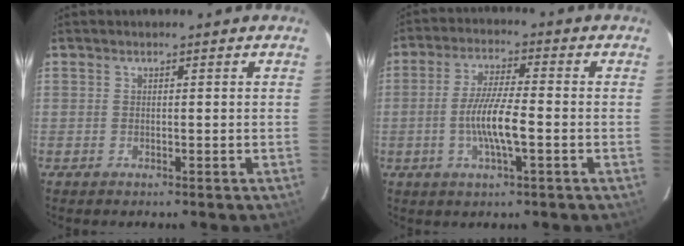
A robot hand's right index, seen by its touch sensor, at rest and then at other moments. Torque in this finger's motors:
{"motor_torque": [0.99, -0.47, 0.66, 0.19]}